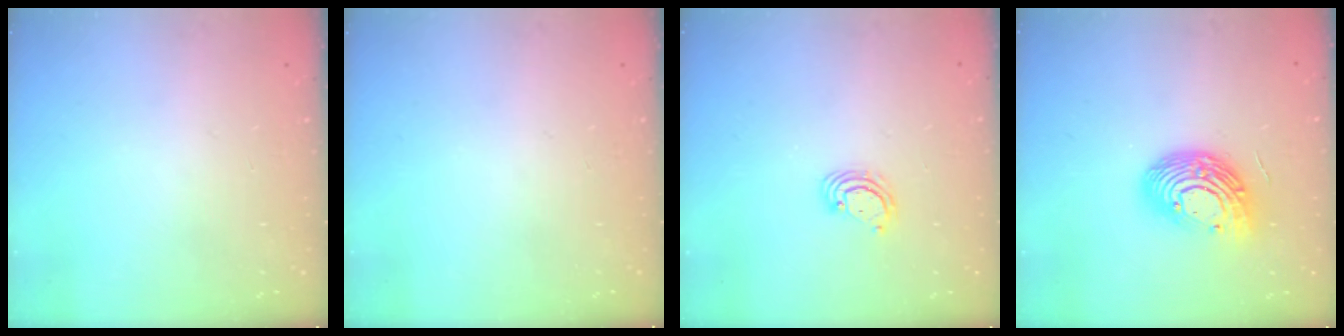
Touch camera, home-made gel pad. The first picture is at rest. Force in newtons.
{"total": 0.0}
{"total": 2.9, "press": 2.9, "slide": 0.3}
{"total": 14.7, "press": 14.7, "slide": 1.0}